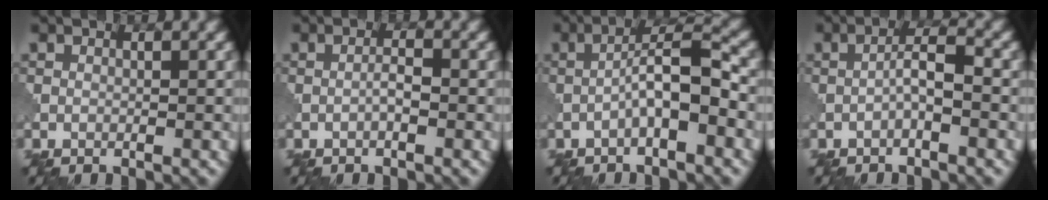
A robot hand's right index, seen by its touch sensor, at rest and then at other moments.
{"total": 1.2, "force": [-0.5, 0.2, 1.1], "torque": [-0.021, 0.004, -0.010]}
{"total": 4.8, "force": [-1.5, 1.0, 4.5], "torque": [-0.078, 0.018, -0.033]}
{"total": 2.3, "force": [-0.8, 0.4, 2.1], "torque": [-0.040, 0.011, -0.020]}